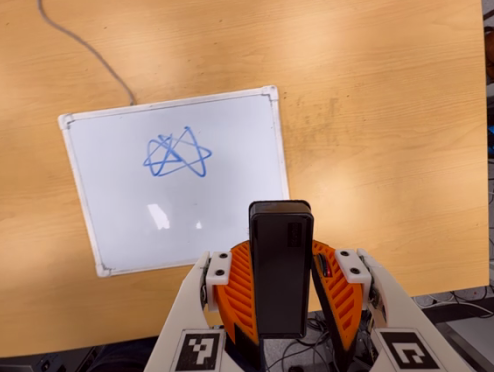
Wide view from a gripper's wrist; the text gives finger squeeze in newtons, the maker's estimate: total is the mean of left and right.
{"total": 5.4, "left": 4.7, "right": 6.1}